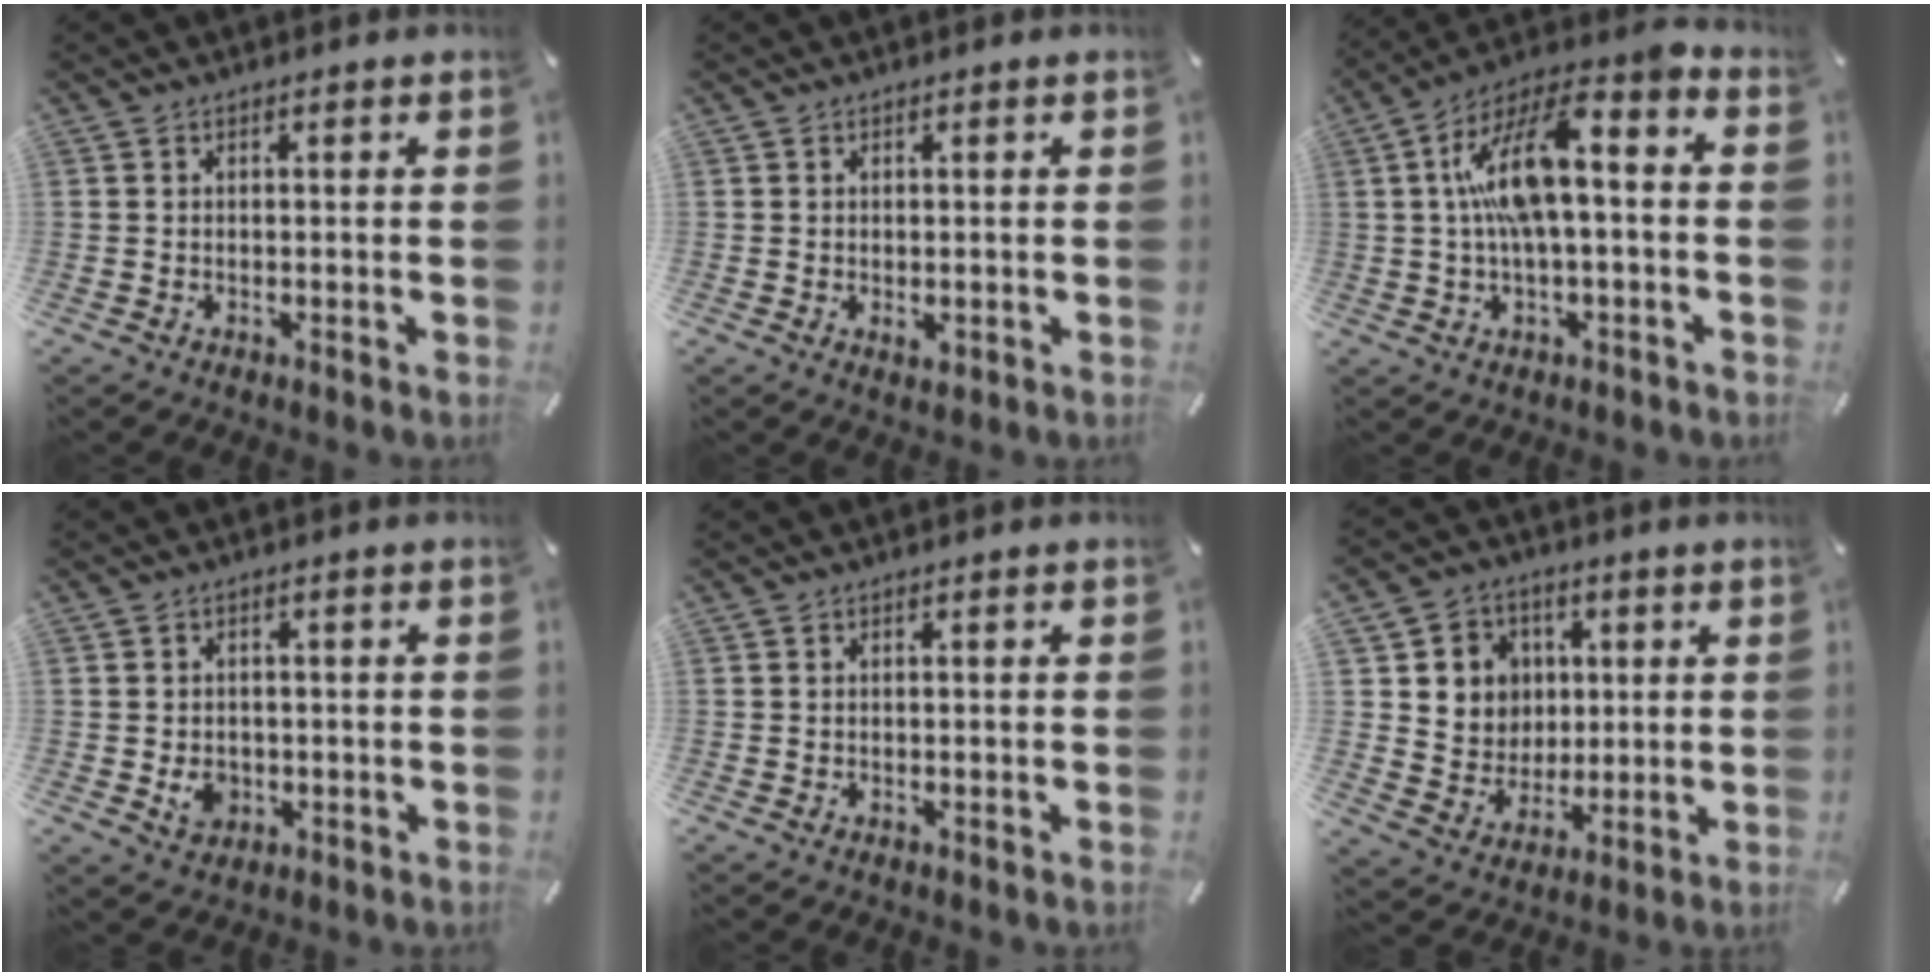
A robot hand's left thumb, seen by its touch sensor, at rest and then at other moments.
{"total": 1.3, "force": [0.0, 1.0, 0.8], "torque": [-0.015, 0.001, 0.000]}
{"total": 14.6, "force": [1.6, 5.9, 13.3], "torque": [-0.252, -0.004, 0.029]}
{"total": 4.4, "force": [-0.8, 3.8, 2.0], "torque": [-0.025, -0.003, -0.015]}
{"total": 0.0}
{"total": 9.6, "force": [2.3, 9.3, 0.7], "torque": [-0.022, -0.021, 0.051]}